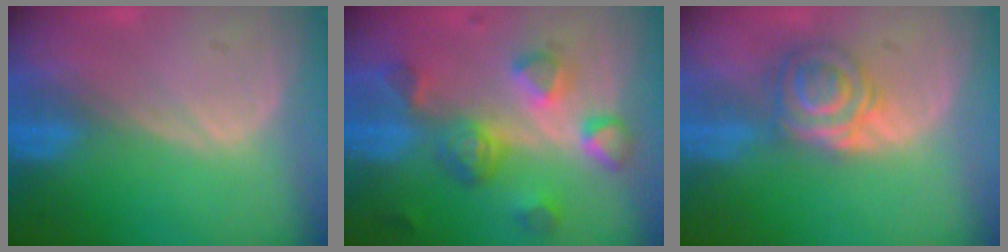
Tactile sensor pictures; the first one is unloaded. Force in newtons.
{"total": 8.2, "press": 7.7, "slide": 2.7}
{"total": 5.9, "press": 5.5, "slide": 2.2}